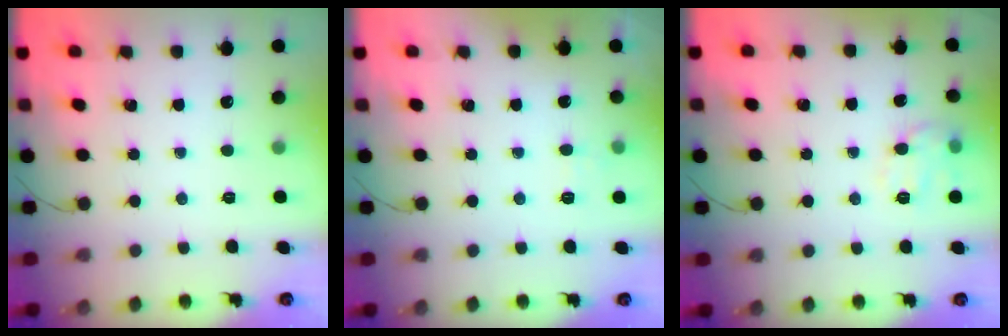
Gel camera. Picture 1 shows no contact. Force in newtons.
{"total": 2.8, "press": 2.5, "slide": 1.3}
{"total": 9.8, "press": 9.8, "slide": 0.0}